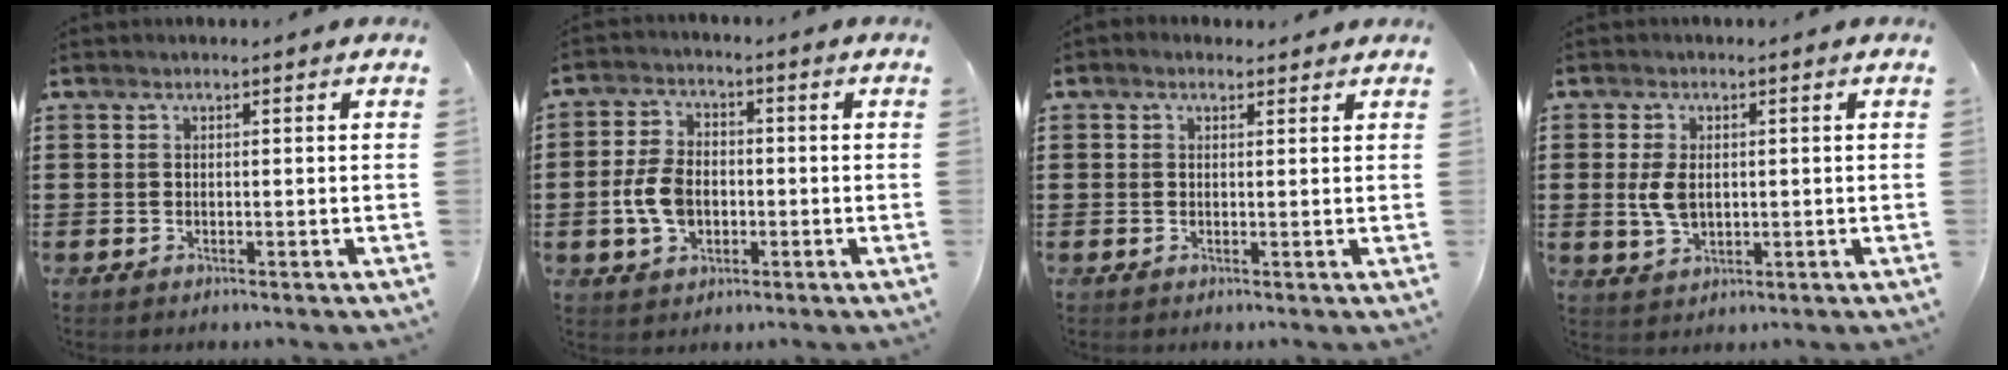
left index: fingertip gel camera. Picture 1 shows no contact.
{"total": 6.6, "force": [-1.2, 4.4, 4.8], "torque": [-0.122, 0.001, -0.029]}
{"total": 1.1, "force": [0.7, 0.7, 0.3], "torque": [-0.008, 0.007, 0.013]}
{"total": 4.5, "force": [0.3, 2.7, 3.6], "torque": [-0.095, -0.001, 0.000]}